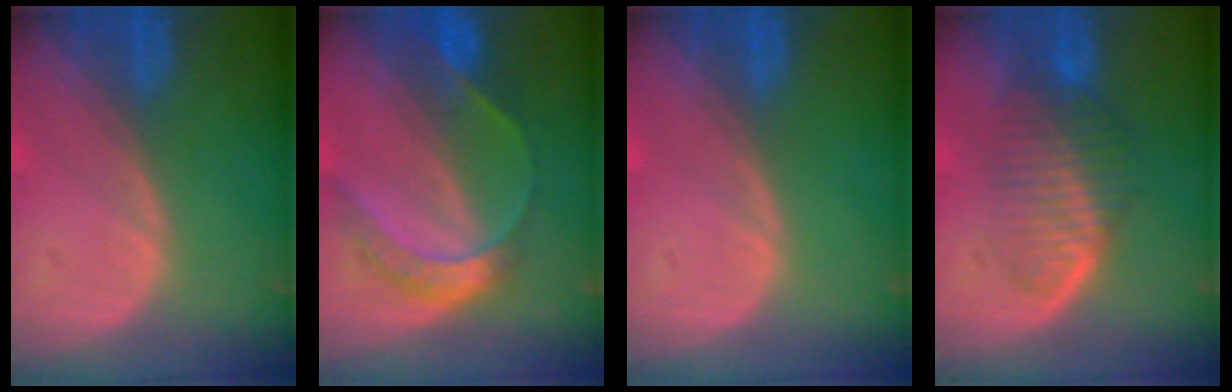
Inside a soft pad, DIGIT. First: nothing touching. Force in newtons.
{"total": 7.1, "press": 6.0, "slide": 3.9}
{"total": 0.0}
{"total": 6.5, "press": 6.3, "slide": 1.8}